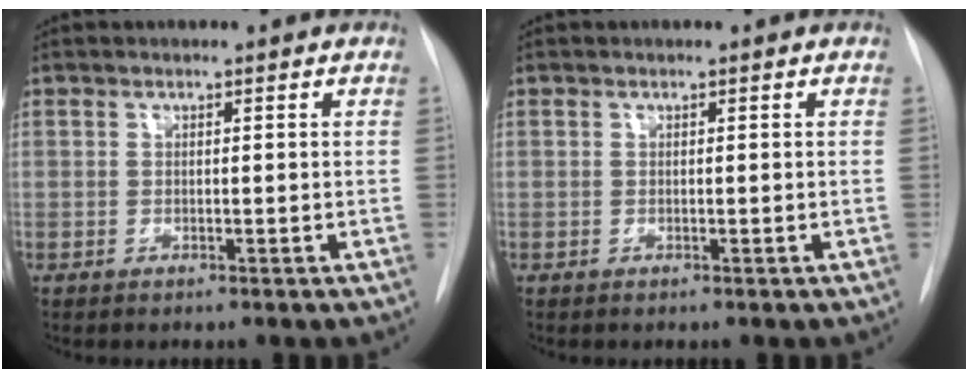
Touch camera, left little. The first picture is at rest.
{"total": 0.0}